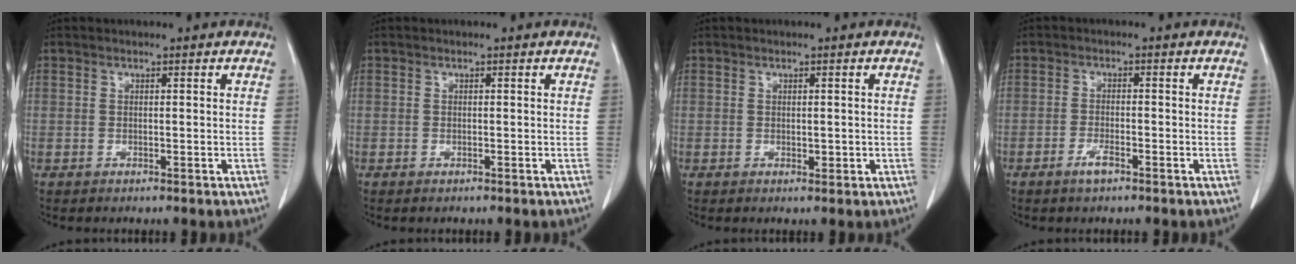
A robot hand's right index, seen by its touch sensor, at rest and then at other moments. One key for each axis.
{"total": 0.0}
{"total": 1.2, "fx": -0.1, "fy": 0.6, "fz": 1.0, "tx": -0.012, "ty": -0.002, "tz": 0.003}
{"total": 2.5, "fx": -1.7, "fy": 0.5, "fz": 1.8, "tx": -0.036, "ty": 0.000, "tz": -0.033}